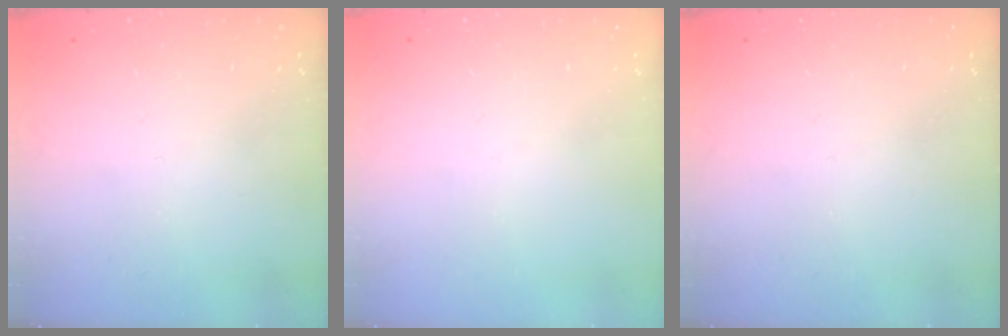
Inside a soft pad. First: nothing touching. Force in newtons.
{"total": 0.0}
{"total": 0.0}